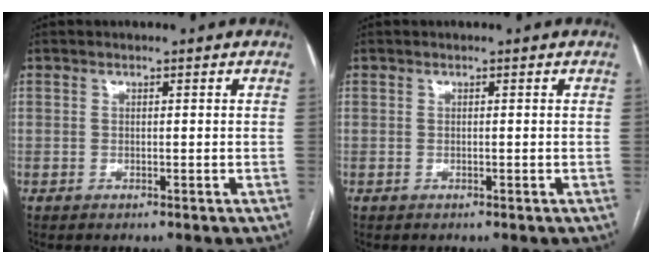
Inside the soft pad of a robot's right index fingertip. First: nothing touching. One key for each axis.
{"total": 0.0}